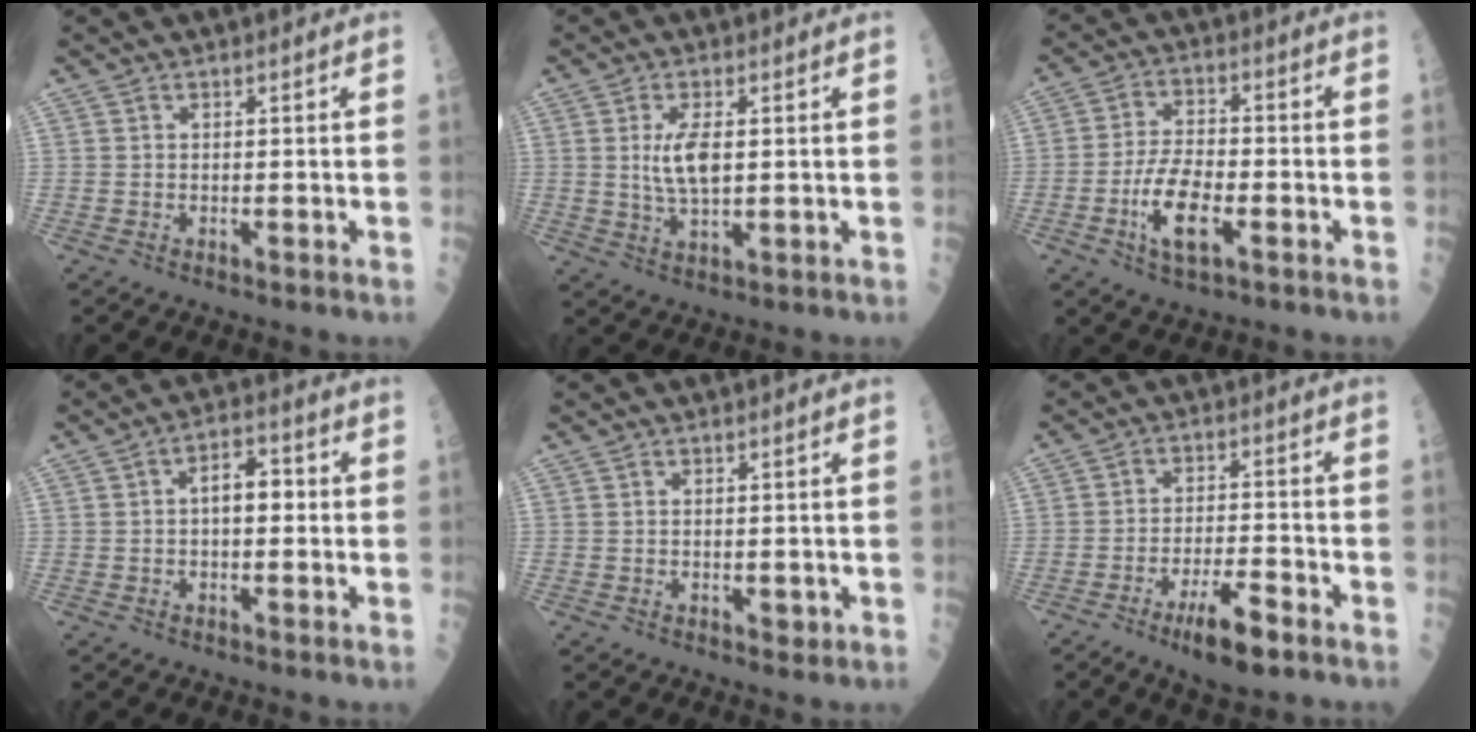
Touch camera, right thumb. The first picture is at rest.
{"total": 6.1, "force": [0.9, 2.3, 5.6], "torque": [-0.104, -0.011, 0.020]}
{"total": 9.4, "force": [-3.4, 3.7, 7.9], "torque": [-0.151, 0.017, -0.063]}
{"total": 6.1, "force": [0.4, 3.3, 5.1], "torque": [-0.065, 0.018, 0.000]}
{"total": 1.0, "force": [-0.1, 0.7, 0.8], "torque": [-0.001, 0.000, 0.000]}
{"total": 8.6, "force": [-5.0, 2.1, 6.7], "torque": [-0.111, 0.023, -0.080]}